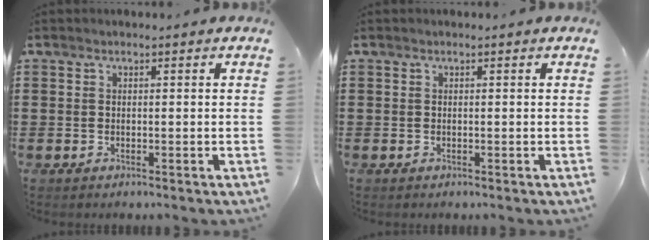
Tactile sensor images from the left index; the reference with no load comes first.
{"total": 0.0}